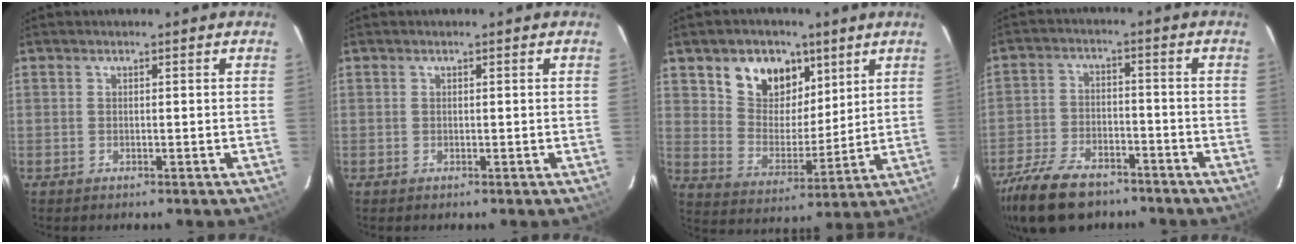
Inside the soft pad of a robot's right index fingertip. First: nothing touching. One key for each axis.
{"total": 0.0}
{"total": 12.5, "fx": 6.9, "fy": 8.8, "fz": 5.7, "tx": -0.114, "ty": 0.016, "tz": 0.130}
{"total": 16.5, "fx": -12.2, "fy": 7.8, "fz": 8.0, "tx": -0.193, "ty": -0.017, "tz": -0.212}